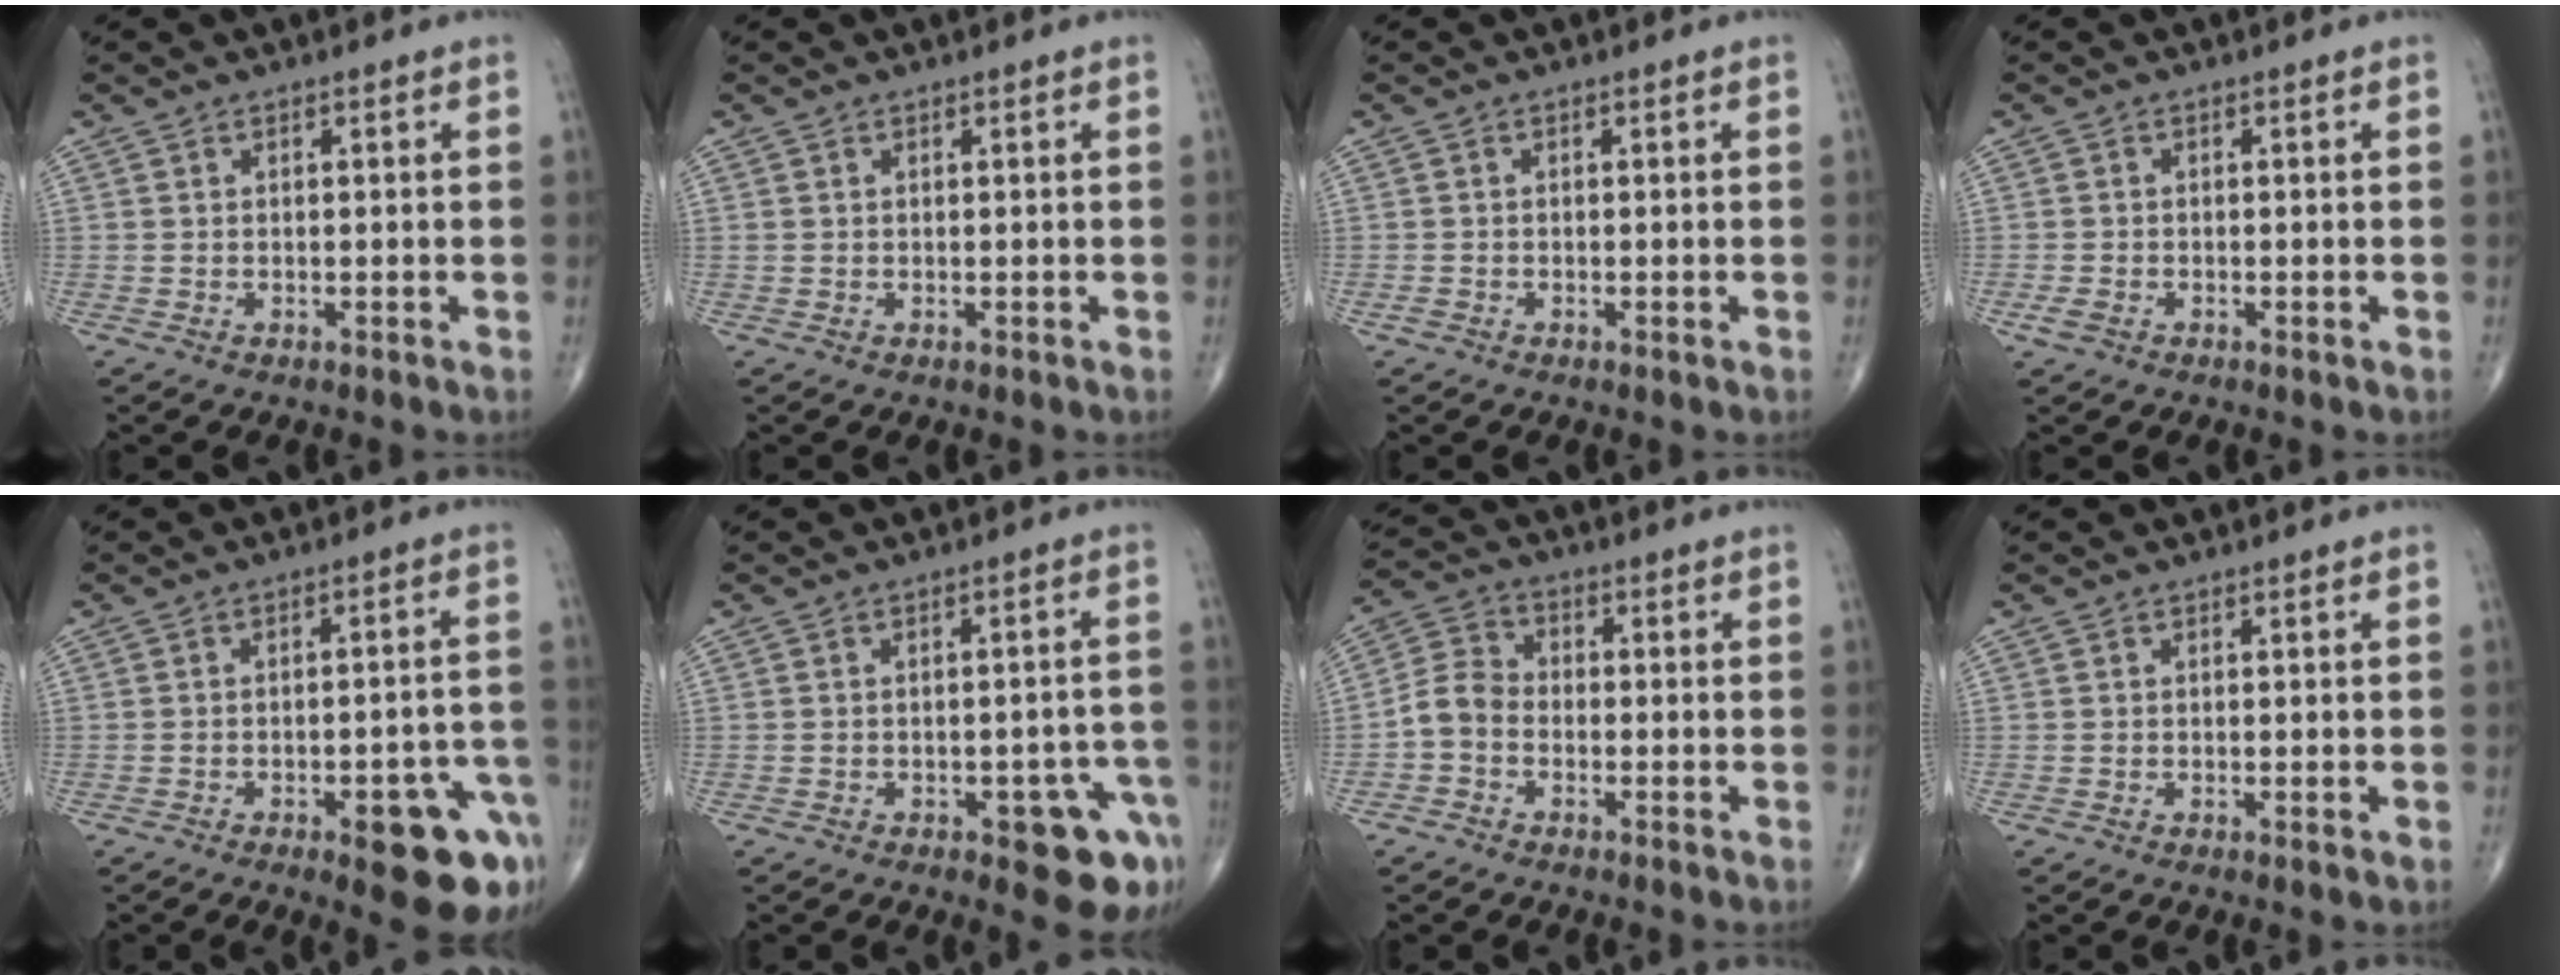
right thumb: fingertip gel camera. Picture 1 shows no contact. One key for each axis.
{"total": 0.0}
{"total": 1.0, "fx": -0.5, "fy": 0.6, "fz": 0.7, "tx": -0.013, "ty": -0.001, "tz": -0.011}
{"total": 2.1, "fx": -1.0, "fy": 1.2, "fz": 1.3, "tx": -0.031, "ty": 0.000, "tz": -0.019}
{"total": 13.7, "fx": -6.5, "fy": 4.4, "fz": 11.2, "tx": -0.085, "ty": 0.038, "tz": -0.067}
{"total": 10.0, "fx": -4.6, "fy": 3.8, "fz": 8.0, "tx": -0.065, "ty": 0.022, "tz": -0.050}
{"total": 5.5, "fx": -1.9, "fy": 4.2, "fz": 3.0, "tx": -0.048, "ty": 0.022, "tz": -0.051}
{"total": 0.8, "fx": -0.1, "fy": 0.1, "fz": 0.8, "tx": -0.017, "ty": -0.004, "tz": -0.003}